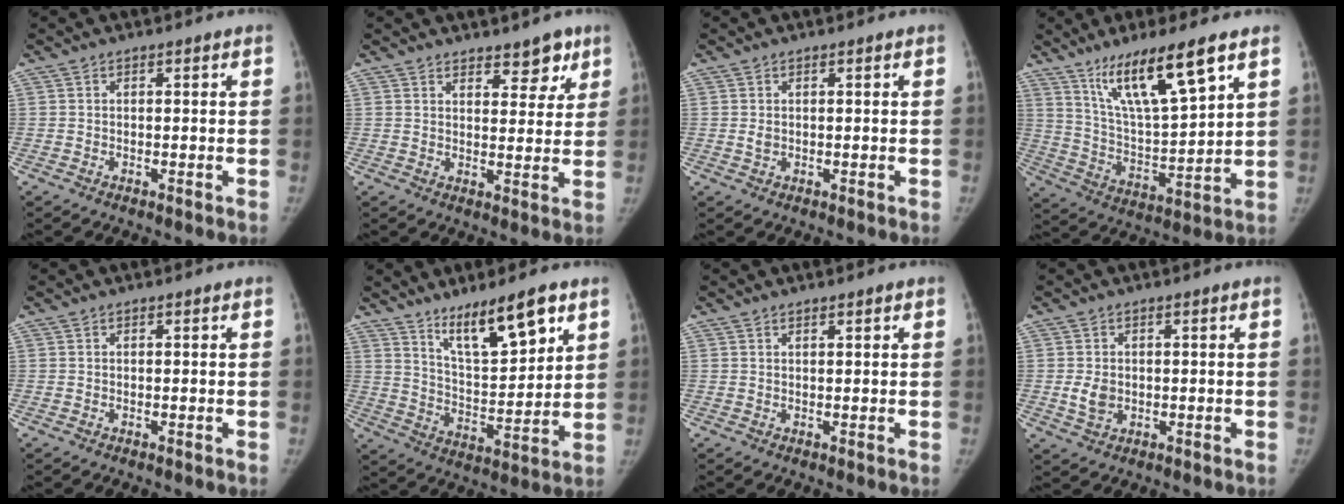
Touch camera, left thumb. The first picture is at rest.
{"total": 5.4, "force": [3.9, 2.7, 2.6], "torque": [0.000, -0.024, 0.054]}
{"total": 1.0, "force": [0.0, 0.7, 0.6], "torque": [-0.006, 0.001, 0.004]}
{"total": 16.0, "force": [9.8, 3.0, 12.4], "torque": [-0.211, -0.051, 0.191]}
{"total": 0.0}
{"total": 13.5, "force": [8.6, 3.6, 9.7], "torque": [-0.142, -0.057, 0.157]}
{"total": 0.7, "force": [0.5, 0.0, 0.5], "torque": [-0.007, -0.003, 0.010]}
{"total": 3.6, "force": [-0.3, 2.8, 2.2], "torque": [-0.034, 0.000, 0.000]}